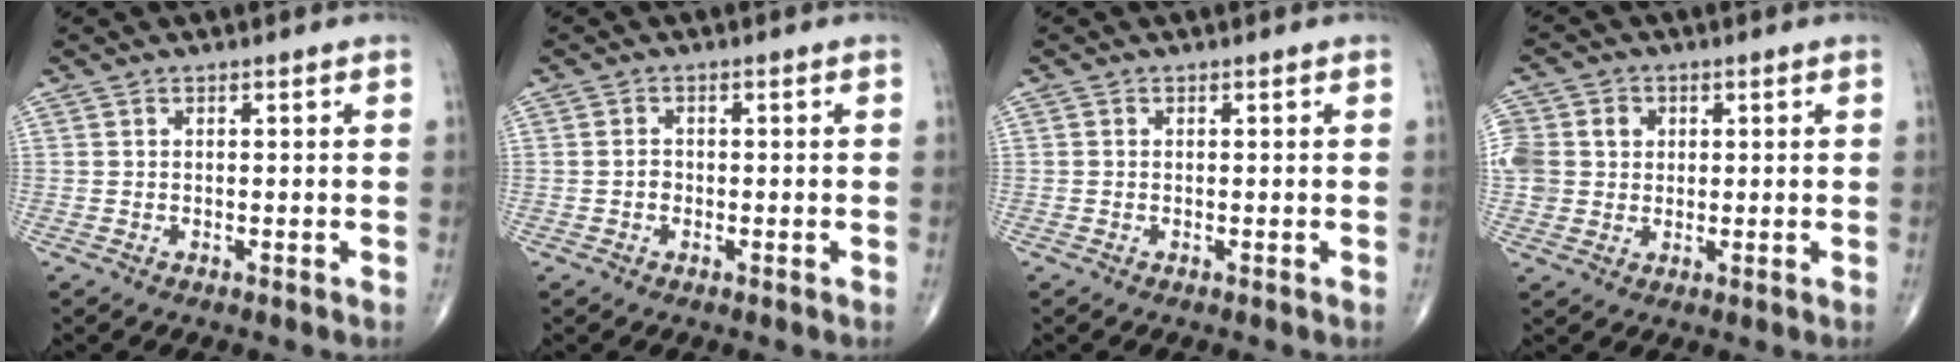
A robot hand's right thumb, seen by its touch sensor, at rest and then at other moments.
{"total": 1.4, "force": [-0.4, 1.2, 0.6], "torque": [-0.001, 0.007, -0.008]}
{"total": 0.0}
{"total": 12.0, "force": [2.1, 10.6, 5.1], "torque": [-0.129, 0.025, 0.045]}